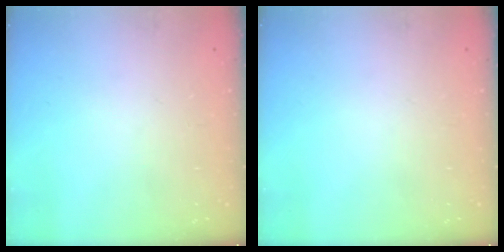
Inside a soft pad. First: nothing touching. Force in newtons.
{"total": 0.0}